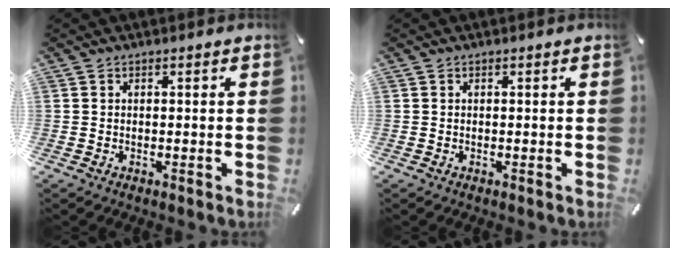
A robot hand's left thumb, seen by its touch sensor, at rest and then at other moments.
{"total": 0.0}